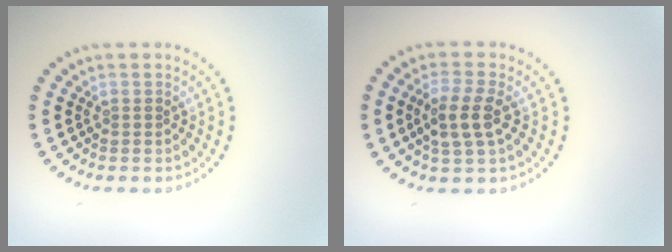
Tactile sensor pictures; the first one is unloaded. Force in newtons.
{"total": 3.2, "press": 3.0, "slide": 1.2}